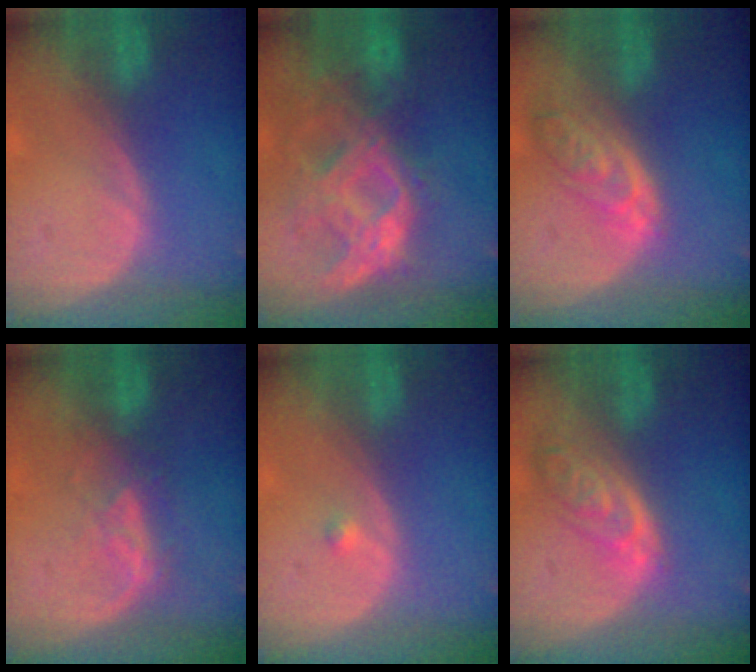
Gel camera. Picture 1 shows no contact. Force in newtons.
{"total": 10.6, "press": 9.2, "slide": 5.3}
{"total": 6.1, "press": 5.5, "slide": 2.6}
{"total": 3.8, "press": 3.8, "slide": 0.6}
{"total": 0.8, "press": 0.6, "slide": 0.4}
{"total": 6.3, "press": 5.6, "slide": 2.8}